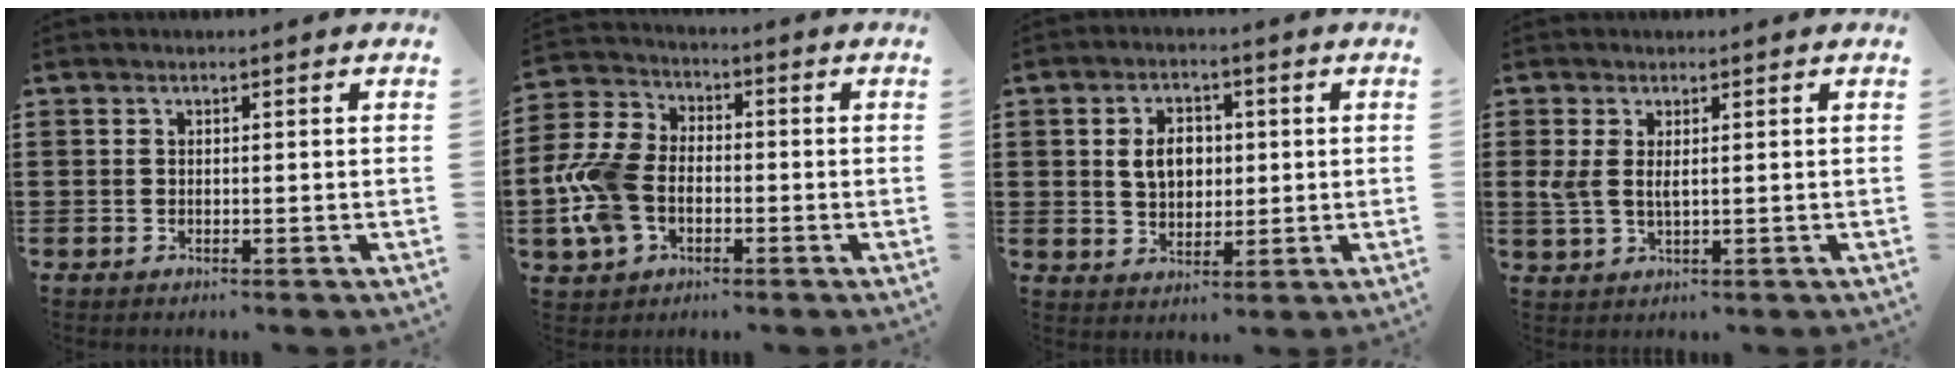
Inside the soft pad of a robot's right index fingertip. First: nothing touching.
{"total": 9.4, "force": [-2.1, 6.7, 6.3], "torque": [-0.174, 0.004, -0.045]}
{"total": 4.8, "force": [0.6, 3.4, 3.4], "torque": [-0.068, 0.012, 0.005]}
{"total": 2.4, "force": [0.8, 1.0, 2.0], "torque": [-0.056, -0.002, 0.012]}